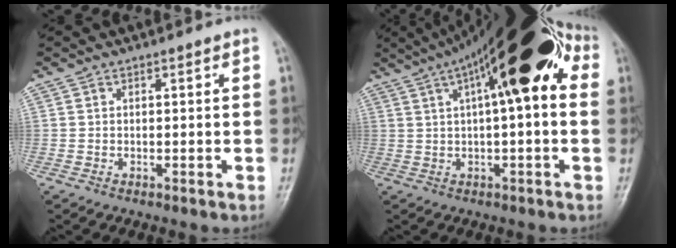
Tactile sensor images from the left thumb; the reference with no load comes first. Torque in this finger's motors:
{"motor_torque": [0.61, 1.24, 2.05, -0.73, 0.45]}